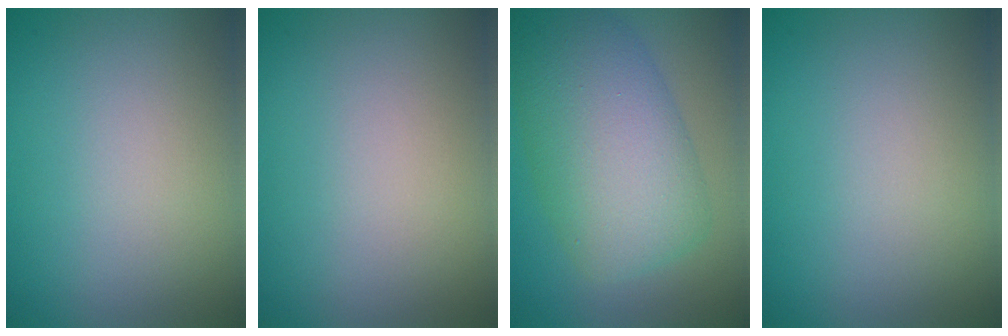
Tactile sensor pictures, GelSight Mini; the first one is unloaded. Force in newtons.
{"total": 0.0}
{"total": 9.8, "press": 9.8, "slide": 0.2}
{"total": 0.0}